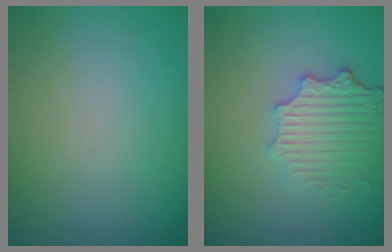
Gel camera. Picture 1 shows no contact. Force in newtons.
{"total": 4.0, "press": 3.2, "slide": 2.3}